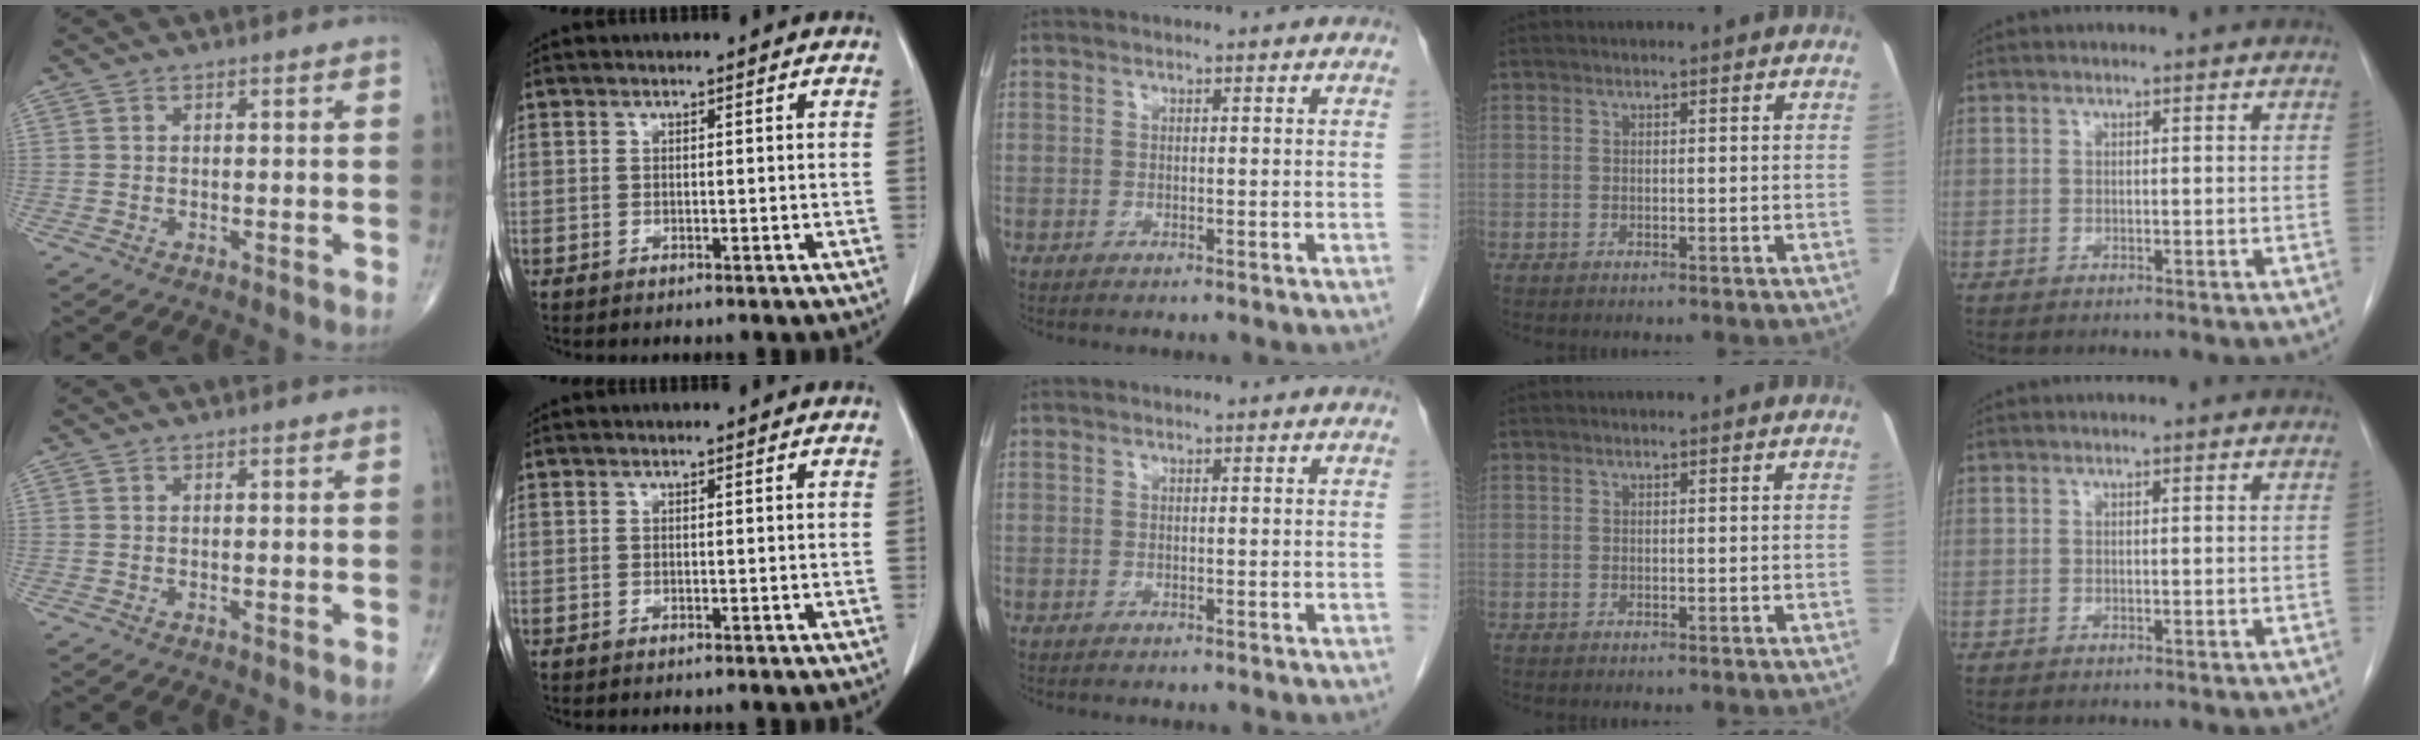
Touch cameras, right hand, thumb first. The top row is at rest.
{}